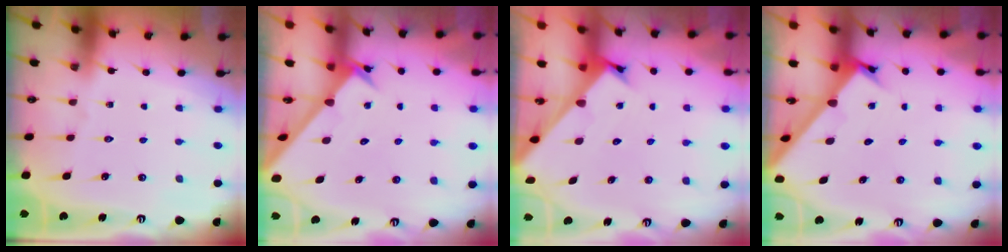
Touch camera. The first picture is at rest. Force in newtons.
{"total": 2.5, "press": 2.5, "slide": 0.2}
{"total": 2.4, "press": 2.4, "slide": 0.2}
{"total": 1.8, "press": 1.8, "slide": 0.2}